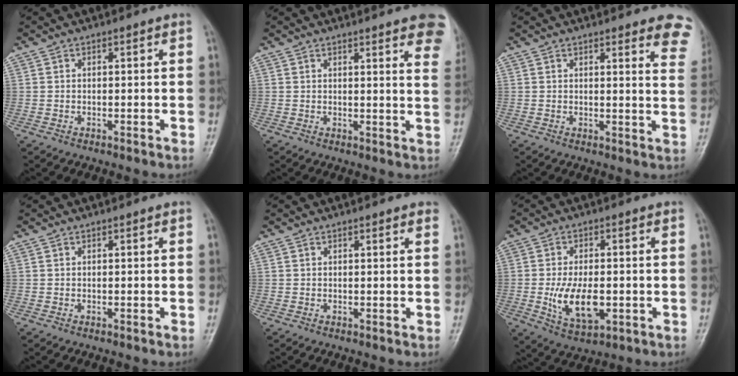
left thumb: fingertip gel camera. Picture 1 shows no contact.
{"total": 13.2, "force": [8.7, 2.8, 9.5], "torque": [-0.096, -0.027, 0.087]}
{"total": 9.0, "force": [7.1, 2.4, 4.8], "torque": [-0.021, -0.033, 0.057]}
{"total": 0.0}
{"total": 1.6, "force": [1.2, 0.3, 1.0], "torque": [-0.008, 0.001, 0.011]}
{"total": 9.8, "force": [-1.7, 5.2, 8.2], "torque": [-0.142, -0.007, -0.022]}